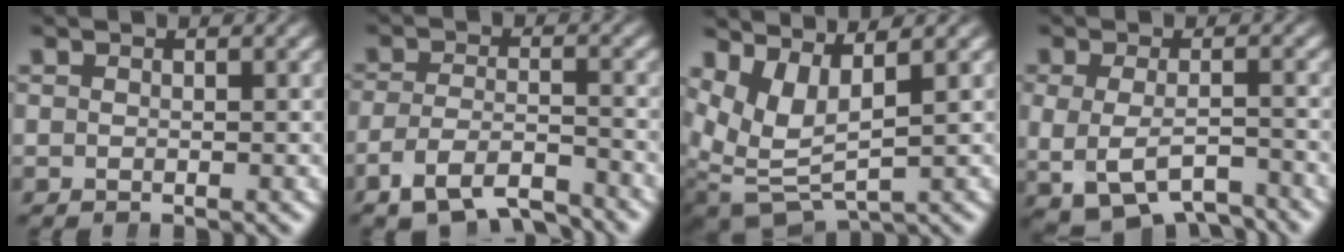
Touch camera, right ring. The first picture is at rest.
{"total": 5.5, "force": [-4.0, 2.4, 2.8], "torque": [-0.043, -0.024, -0.060]}
{"total": 7.7, "force": [0.4, 6.1, 4.7], "torque": [-0.117, -0.034, 0.016]}
{"total": 6.9, "force": [-4.0, 4.1, 3.9], "torque": [-0.077, -0.028, -0.054]}